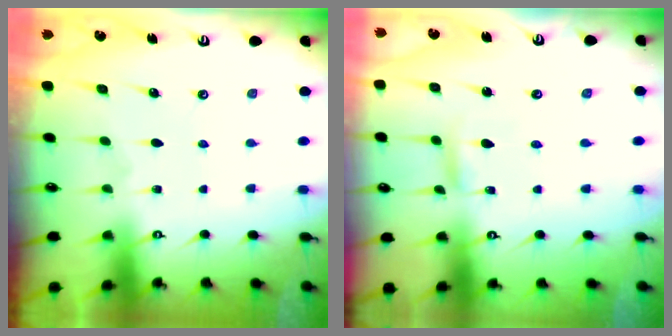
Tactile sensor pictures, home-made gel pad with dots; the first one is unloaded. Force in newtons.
{"total": 3.2, "press": 3.2, "slide": 0.2}